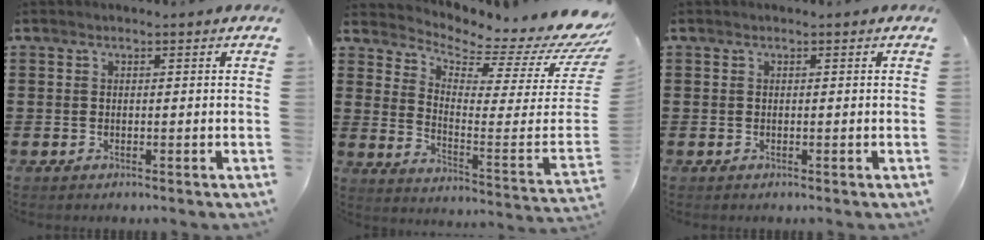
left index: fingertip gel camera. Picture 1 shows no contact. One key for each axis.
{"total": 4.2, "fx": 3.5, "fy": 0.7, "fz": 2.3, "tx": -0.051, "ty": -0.055, "tz": 0.051}
{"total": 0.0}